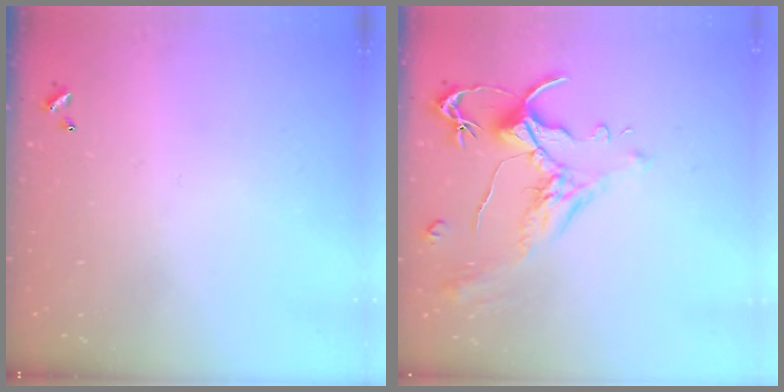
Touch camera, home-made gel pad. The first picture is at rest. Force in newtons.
{"total": 1.8, "press": 1.3, "slide": 1.3}